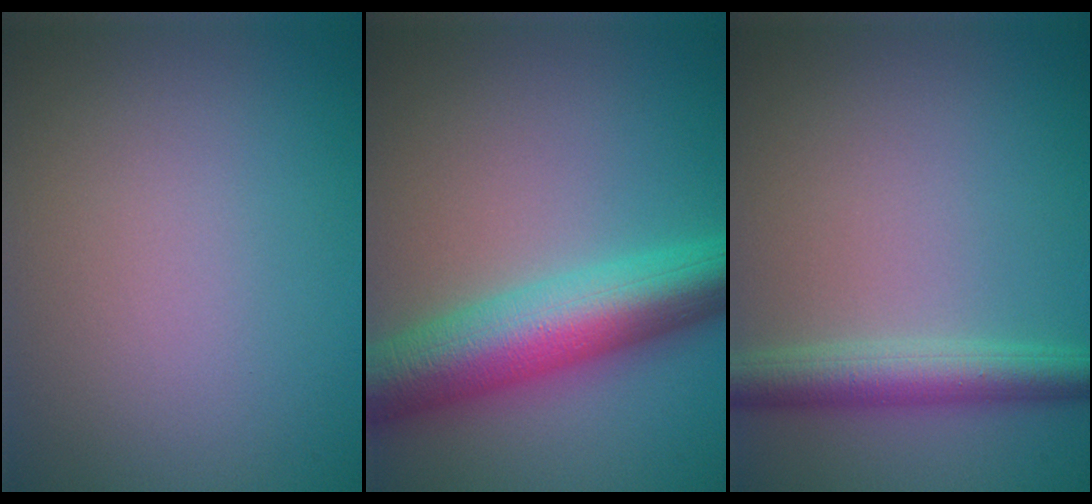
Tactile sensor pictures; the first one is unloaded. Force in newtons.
{"total": 9.3, "press": 9.3, "slide": 0.3}
{"total": 4.2, "press": 4.2, "slide": 0.1}